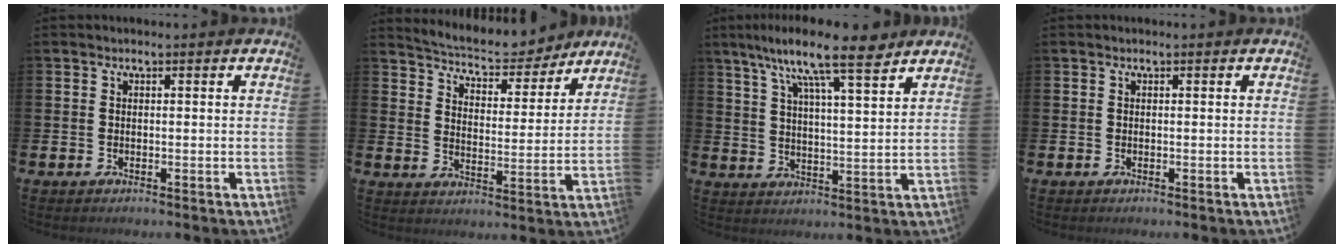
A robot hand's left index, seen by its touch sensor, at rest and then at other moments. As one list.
[{"total": 6.4, "force": [6.2, 1.3, 0.9], "torque": [-0.045, -0.050, 0.104]}, {"total": 11.8, "force": [9.6, 1.7, 6.7], "torque": [-0.124, -0.046, 0.162]}, {"total": 0.0}]